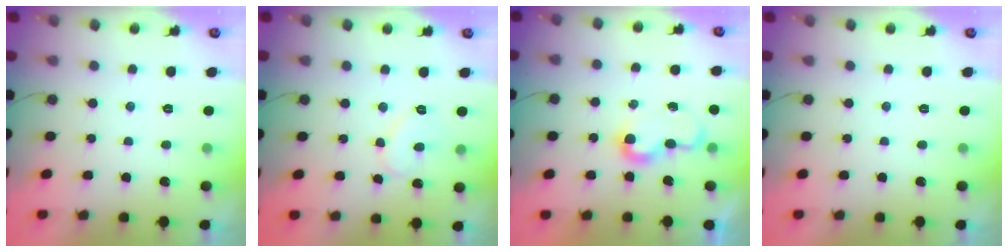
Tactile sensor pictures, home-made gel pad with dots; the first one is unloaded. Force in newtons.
{"total": 7.5, "press": 7.5, "slide": 0.4}
{"total": 6.4, "press": 6.4, "slide": 0.8}
{"total": 0.0}